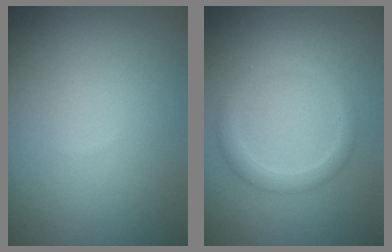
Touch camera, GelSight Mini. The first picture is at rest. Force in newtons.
{"total": 2.1, "press": 2.1, "slide": 0.2}